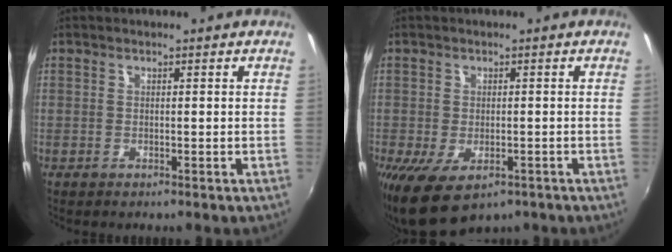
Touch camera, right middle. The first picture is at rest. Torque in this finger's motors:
{"motor_torque": [1.63, -0.51, 0.34, 0.21]}